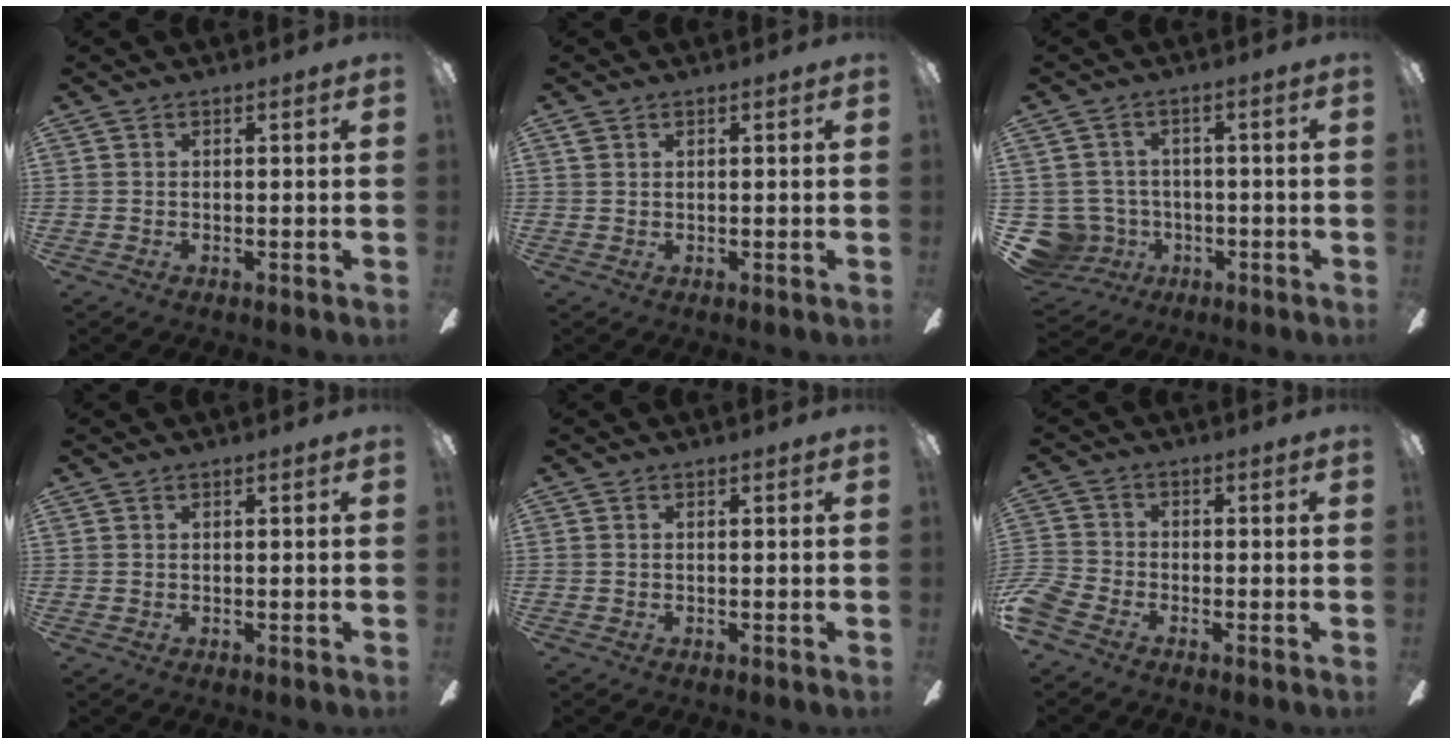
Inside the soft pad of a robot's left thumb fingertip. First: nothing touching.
{"total": 0.9, "force": [0.6, 0.6, 0.4], "torque": [-0.010, 0.003, 0.010]}
{"total": 7.6, "force": [-1.7, 7.2, 1.9], "torque": [-0.084, 0.008, -0.028]}
{"total": 0.0}
{"total": 0.0}
{"total": 4.8, "force": [-2.8, 3.1, 2.3], "torque": [-0.059, 0.012, -0.056]}